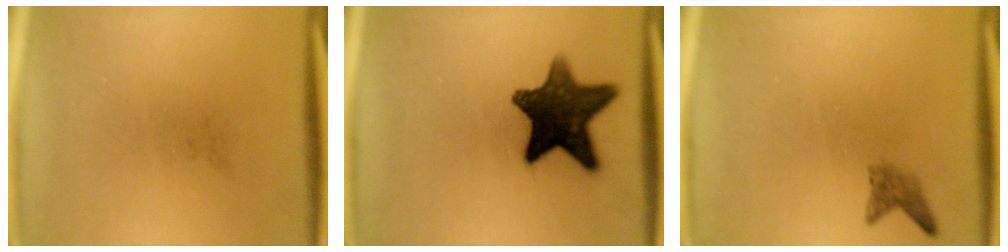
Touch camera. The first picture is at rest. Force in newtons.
{"total": 13.3}
{"total": 1.6}